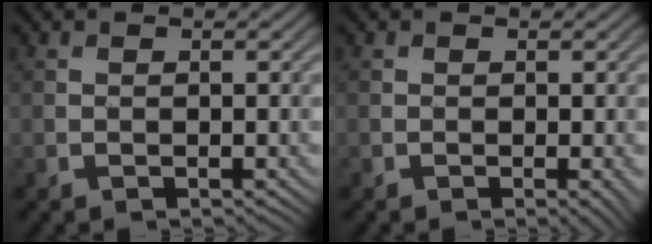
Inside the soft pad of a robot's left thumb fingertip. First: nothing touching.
{"total": 1.6, "force": [-0.6, 0.7, 1.4], "torque": [-0.016, -0.009, -0.002]}